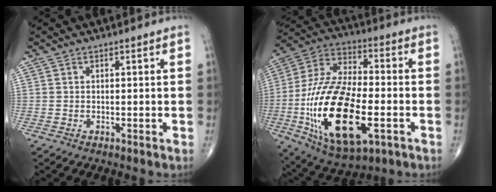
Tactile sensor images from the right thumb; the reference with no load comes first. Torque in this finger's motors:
{"motor_torque": [2.78, 2.23, 2.67, -0.10, 0.46]}